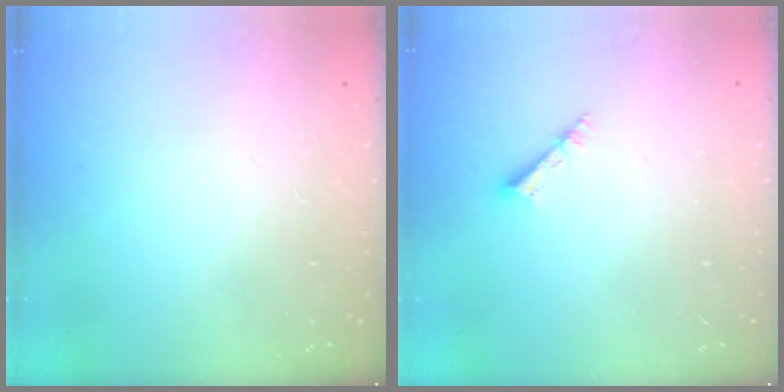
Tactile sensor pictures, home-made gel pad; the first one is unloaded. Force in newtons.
{"total": 2.6, "press": 2.5, "slide": 0.2}